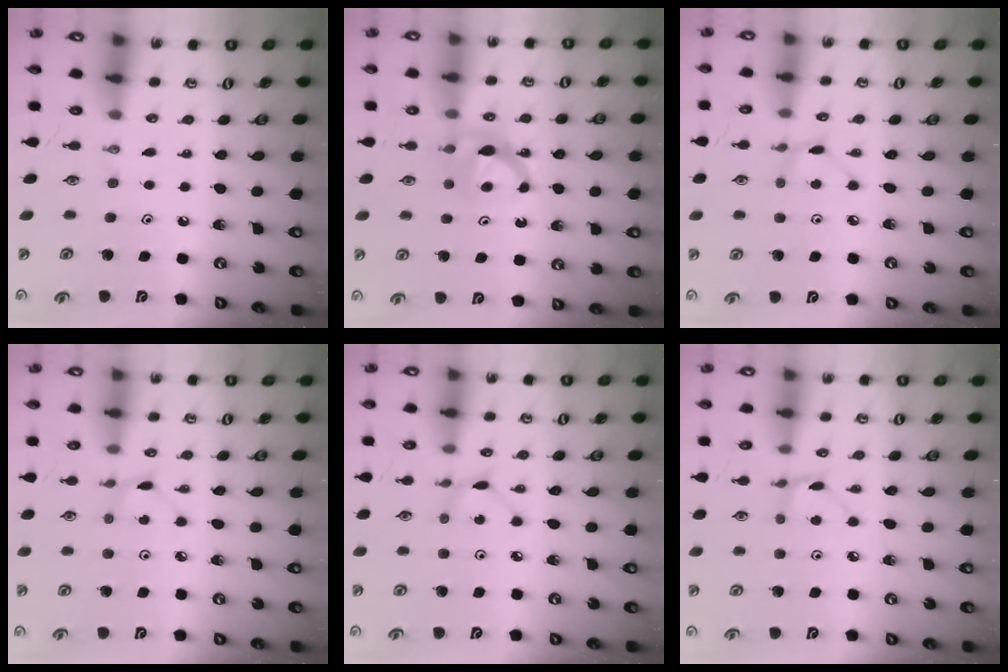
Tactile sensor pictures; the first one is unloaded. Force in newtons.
{"total": 7.1, "press": 7.1, "slide": 0.3}
{"total": 3.6, "press": 3.6, "slide": 0.3}
{"total": 1.2, "press": 1.2, "slide": 0.1}
{"total": 2.0, "press": 2.0, "slide": 0.3}
{"total": 2.6, "press": 2.6, "slide": 0.3}